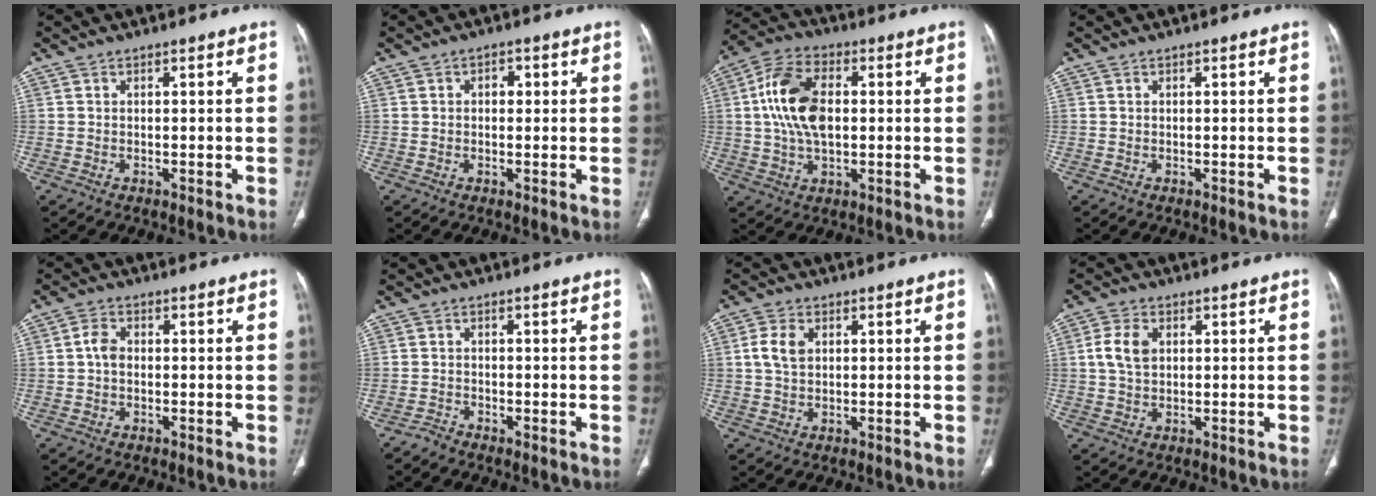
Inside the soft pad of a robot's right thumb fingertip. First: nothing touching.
{"total": 2.1, "force": [0.3, 1.5, 1.4], "torque": [-0.006, 0.002, 0.001]}
{"total": 13.2, "force": [1.3, 7.6, 10.7], "torque": [-0.207, 0.017, 0.020]}
{"total": 0.0}
{"total": 3.0, "force": [0.0, 2.1, 2.1], "torque": [-0.038, 0.007, -0.006]}
{"total": 1.4, "force": [-1.4, 0.2, 0.2], "torque": [-0.004, 0.000, -0.031]}
{"total": 4.7, "force": [1.0, 3.1, 3.3], "torque": [-0.070, 0.004, 0.018]}
{"total": 5.6, "force": [1.1, 3.7, 4.0], "torque": [-0.081, 0.004, 0.020]}